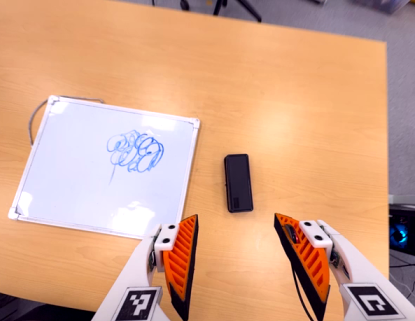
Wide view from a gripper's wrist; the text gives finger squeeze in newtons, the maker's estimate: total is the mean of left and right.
{"total": 0.0}